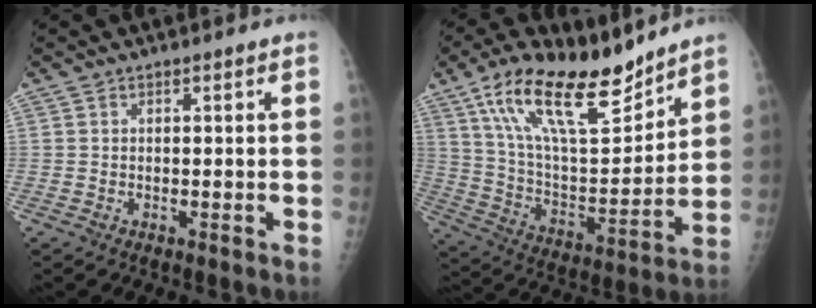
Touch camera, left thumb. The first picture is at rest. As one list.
[{"total": 21.4, "force": [14.9, 7.3, 13.5], "torque": [-0.199, -0.066, 0.268]}]